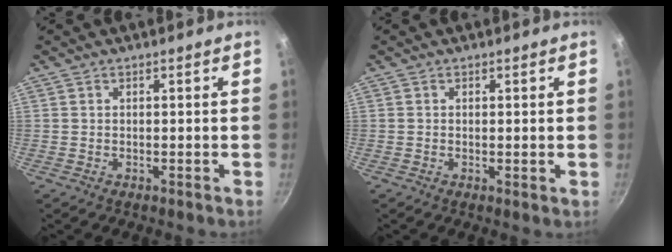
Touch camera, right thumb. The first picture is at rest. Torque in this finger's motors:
{"motor_torque": [-0.57, -0.02, -0.33, 0.03, -0.01]}